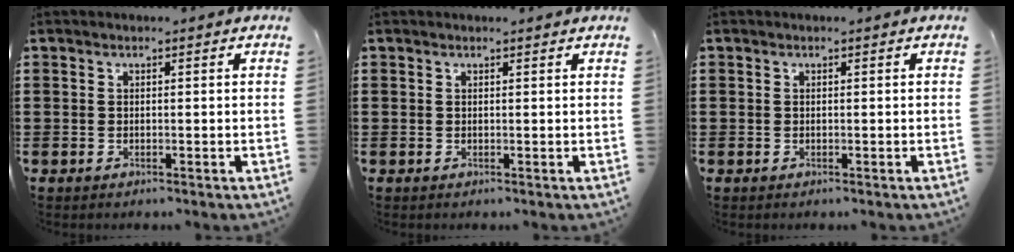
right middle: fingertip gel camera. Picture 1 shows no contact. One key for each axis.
{"total": 0.0}
{"total": 0.6, "fx": -0.3, "fy": 0.5, "fz": -0.1, "tx": 0.003, "ty": 0.004, "tz": -0.007}